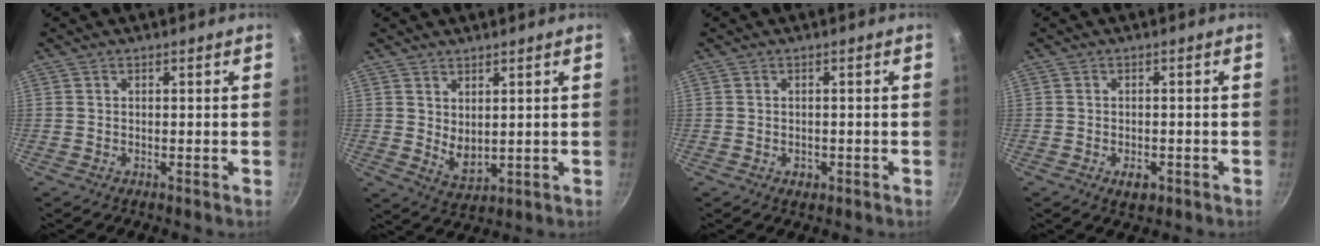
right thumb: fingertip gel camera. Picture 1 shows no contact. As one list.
[{"total": 4.8, "force": [1.8, 2.6, 3.6], "torque": [-0.053, -0.027, 0.039]}, {"total": 1.8, "force": [-0.6, 1.3, 1.0], "torque": [-0.014, 0.002, -0.005]}, {"total": 3.1, "force": [-1.3, 1.8, 2.2], "torque": [-0.029, 0.006, -0.016]}]